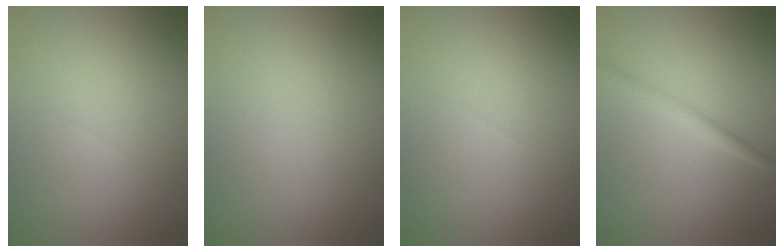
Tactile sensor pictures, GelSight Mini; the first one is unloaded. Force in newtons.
{"total": 0.0}
{"total": 0.0}
{"total": 1.9, "press": 1.9, "slide": 0.1}